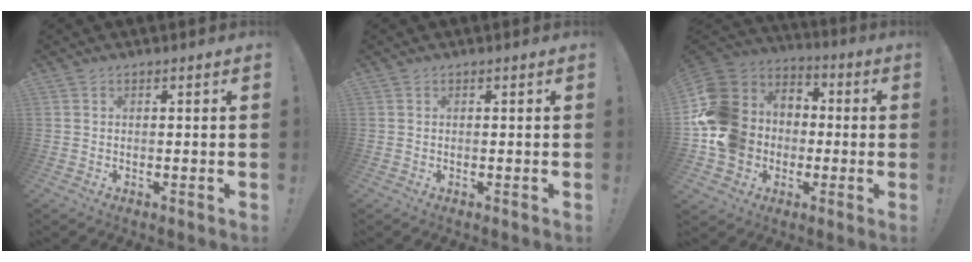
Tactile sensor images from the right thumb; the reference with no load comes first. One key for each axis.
{"total": 0.0}
{"total": 18.4, "fx": -2.2, "fy": 16.6, "fz": 7.7, "tx": -0.137, "ty": 0.026, "tz": -0.004}